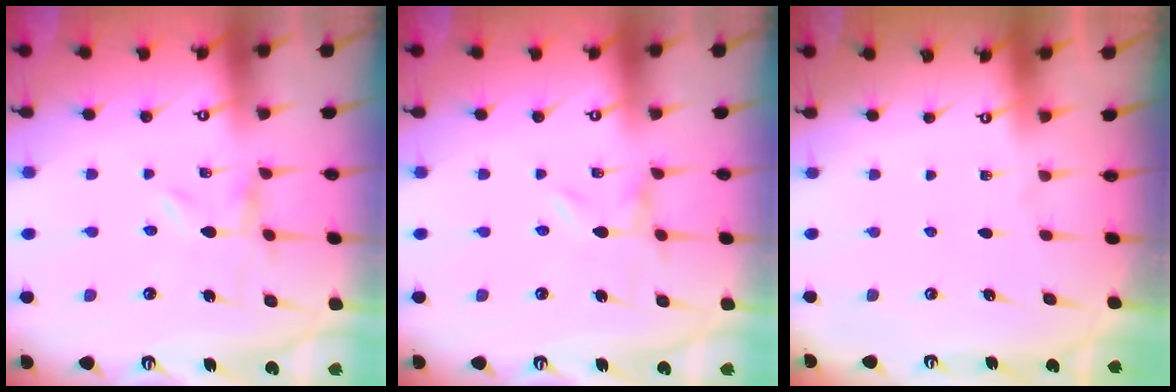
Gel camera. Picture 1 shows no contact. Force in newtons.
{"total": 0.0}
{"total": 0.0}